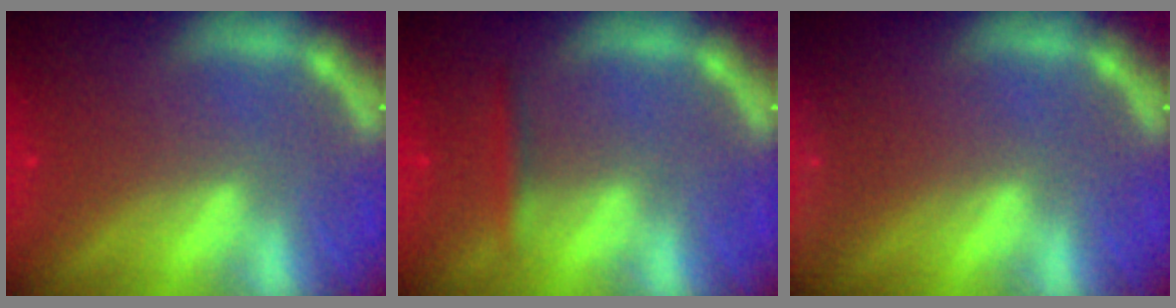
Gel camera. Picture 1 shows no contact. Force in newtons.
{"total": 1.4}
{"total": 8.5}